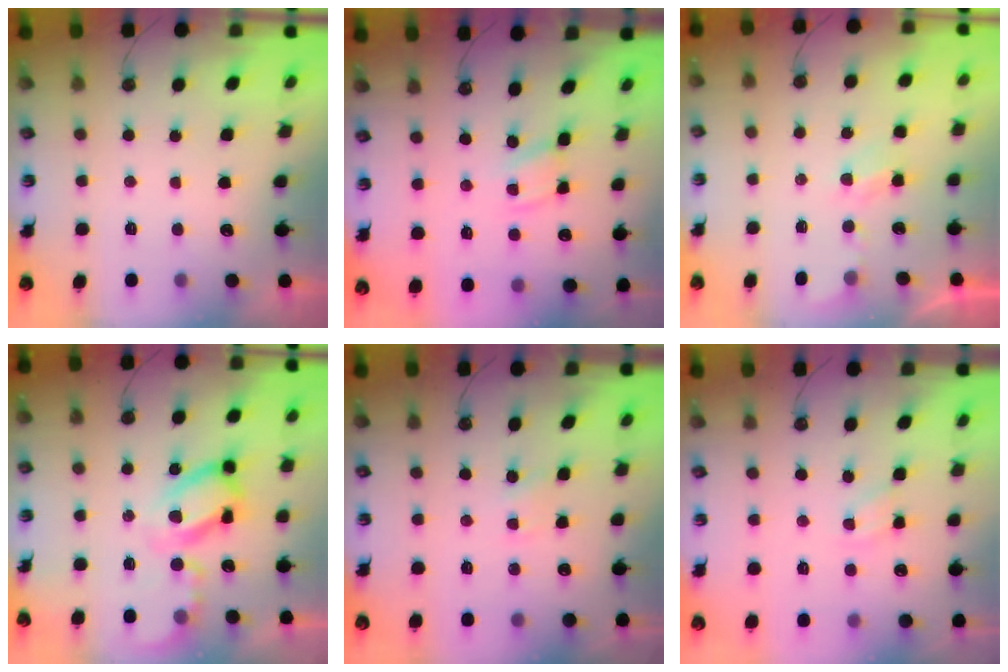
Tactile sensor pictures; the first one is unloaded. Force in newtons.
{"total": 2.4, "press": 2.4, "slide": 0.1}
{"total": 3.2, "press": 3.2, "slide": 0.6}
{"total": 14.9, "press": 14.9, "slide": 1.4}
{"total": 1.3, "press": 1.3, "slide": 0.2}
{"total": 3.4, "press": 3.4, "slide": 0.2}